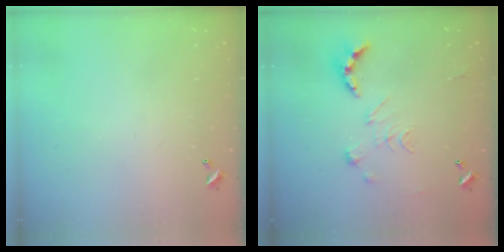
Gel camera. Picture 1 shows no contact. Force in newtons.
{"total": 2.5, "press": 2.0, "slide": 1.5}